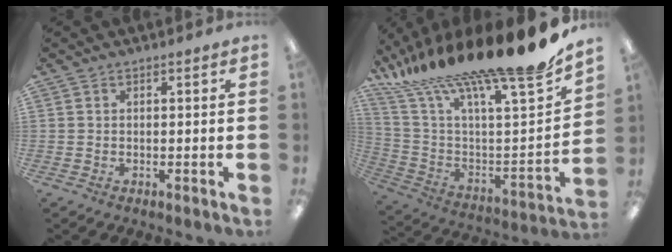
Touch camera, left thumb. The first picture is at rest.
{"total": 22.6, "force": [18.2, 0.5, 13.4], "torque": [-0.192, -0.154, 0.286]}